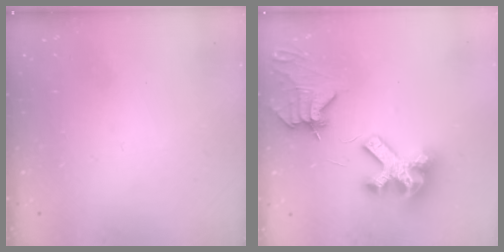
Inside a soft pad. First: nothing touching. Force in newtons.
{"total": 11.5, "press": 11.4, "slide": 1.5}